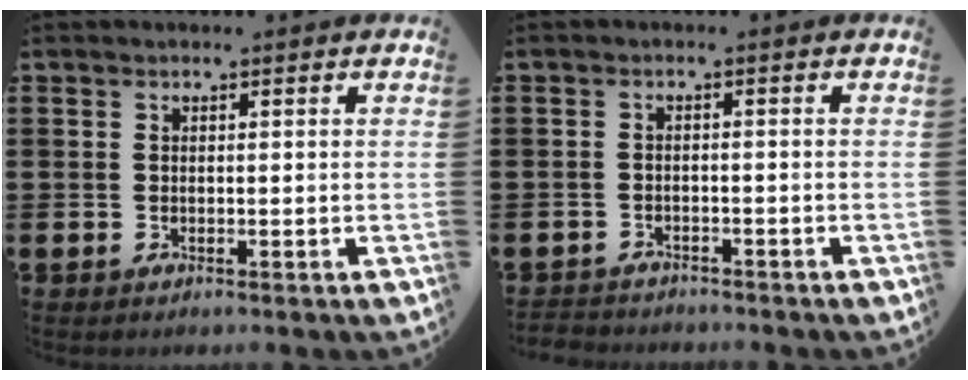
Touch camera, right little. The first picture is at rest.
{"total": 1.6, "force": [-1.6, 0.2, -0.2], "torque": [-0.001, 0.002, -0.036]}